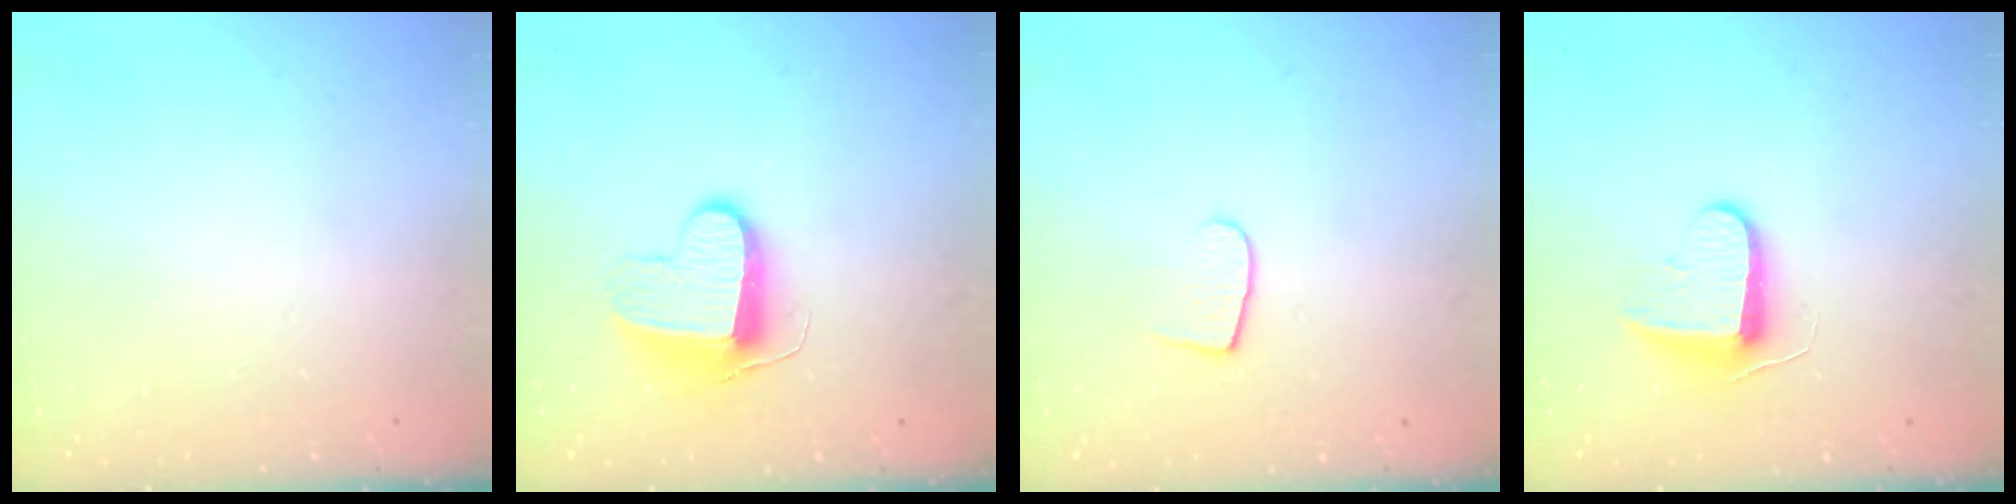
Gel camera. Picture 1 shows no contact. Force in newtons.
{"total": 9.5, "press": 9.5, "slide": 0.4}
{"total": 5.5, "press": 5.5, "slide": 0.5}
{"total": 9.4, "press": 9.3, "slide": 0.9}